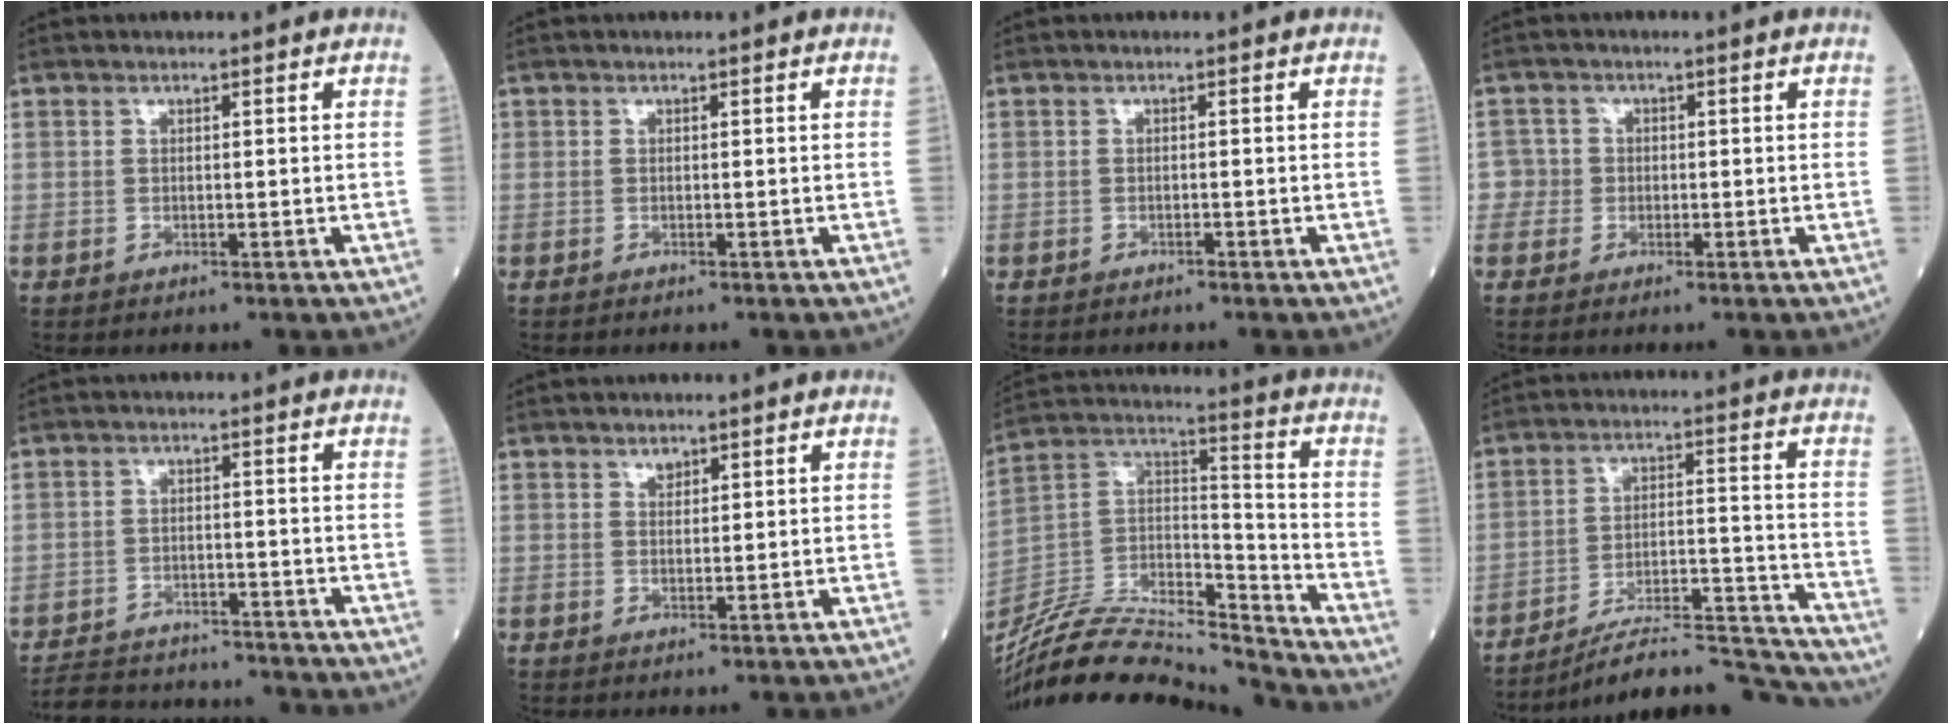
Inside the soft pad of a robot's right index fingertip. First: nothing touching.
{"total": 1.3, "force": [-0.3, 1.1, 0.6], "torque": [-0.034, 0.008, -0.005]}
{"total": 1.7, "force": [-1.3, 0.8, 0.8], "torque": [-0.027, -0.004, -0.015]}
{"total": 3.3, "force": [-0.7, 3.3, 0.1], "torque": [0.002, 0.015, -0.016]}
{"total": 13.3, "force": [-12.3, 3.7, 3.2], "torque": [-0.068, 0.018, -0.182]}
{"total": 2.0, "force": [1.2, 1.4, 0.8], "torque": [-0.021, 0.007, 0.026]}
{"total": 25.9, "force": [-24.1, 3.5, 9.0], "torque": [-0.219, 0.003, -0.416]}
{"total": 18.6, "force": [-17.8, 1.0, 5.2], "torque": [-0.067, 0.025, -0.275]}